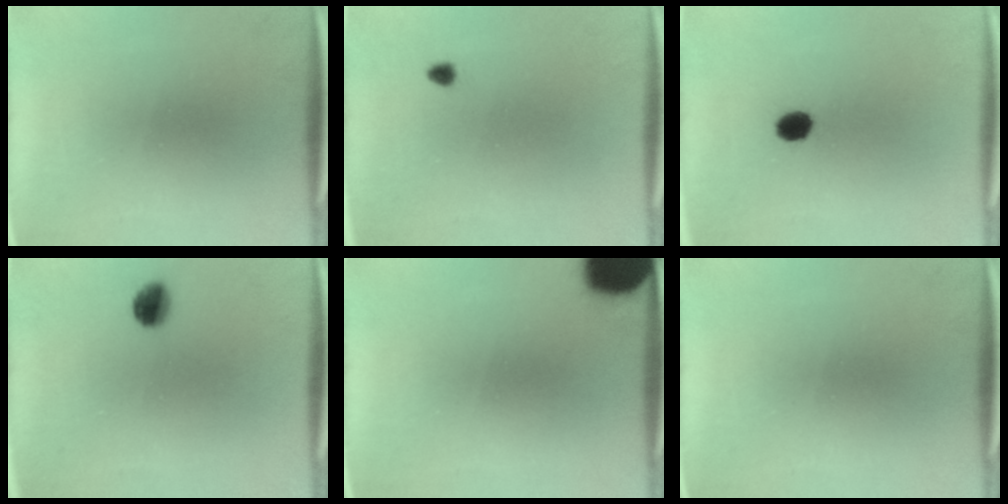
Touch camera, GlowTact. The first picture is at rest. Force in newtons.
{"total": 1.0}
{"total": 3.7}
{"total": 4.2}
{"total": 17.6}
{"total": 0.0}